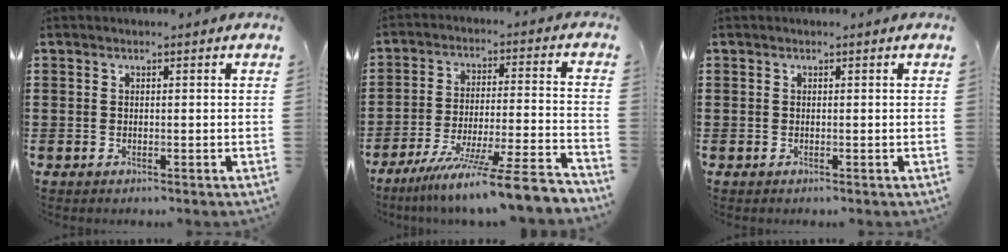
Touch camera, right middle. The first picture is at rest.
{"total": 10.6, "force": [-9.0, -0.9, 5.6], "torque": [-0.085, 0.003, -0.172]}
{"total": 0.0}